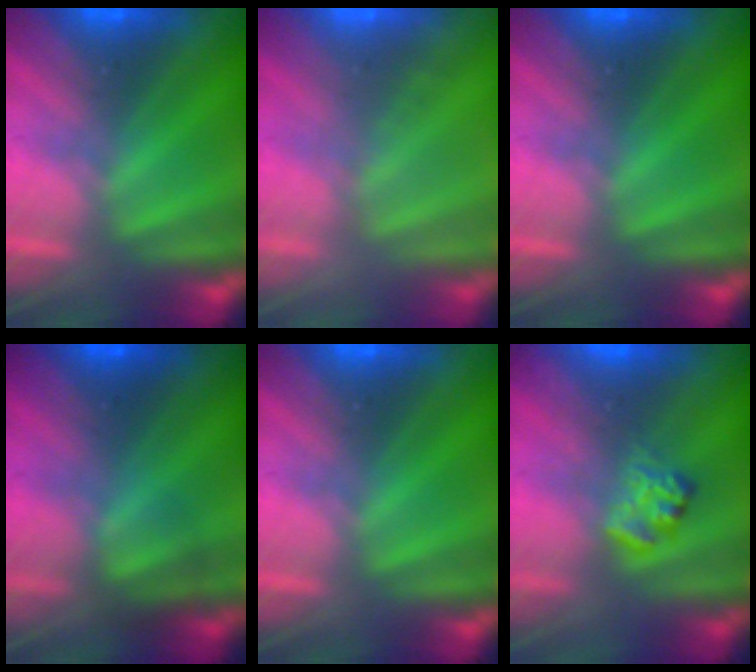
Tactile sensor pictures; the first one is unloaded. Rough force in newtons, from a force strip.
{"total": 1.7}
{"total": 0.0}
{"total": 4.7}
{"total": 0.0}
{"total": 2.3}